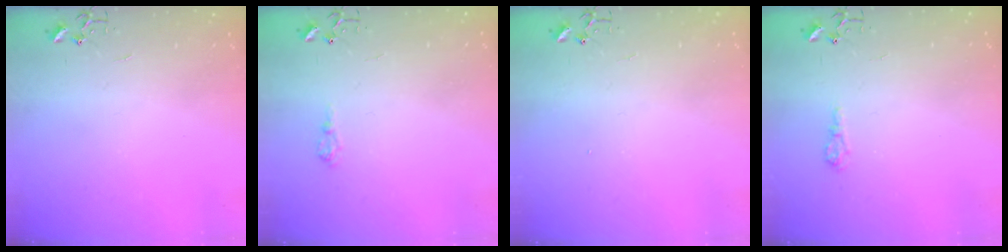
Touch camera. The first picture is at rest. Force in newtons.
{"total": 6.5, "press": 6.5, "slide": 0.9}
{"total": 1.1, "press": 1.1, "slide": 0.1}
{"total": 6.5, "press": 6.5, "slide": 0.7}